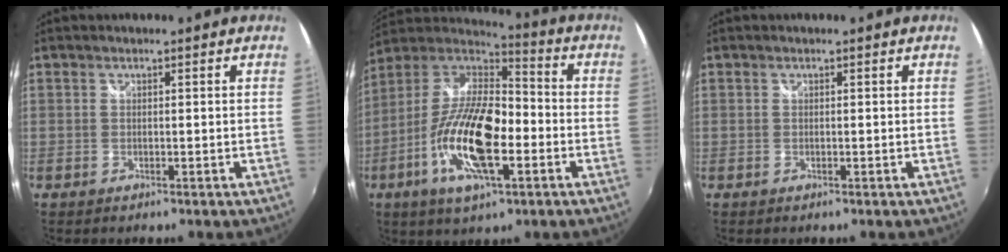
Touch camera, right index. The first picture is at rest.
{"total": 19.3, "force": [-6.1, 7.1, 16.8], "torque": [-0.337, -0.016, -0.122]}
{"total": 0.0}